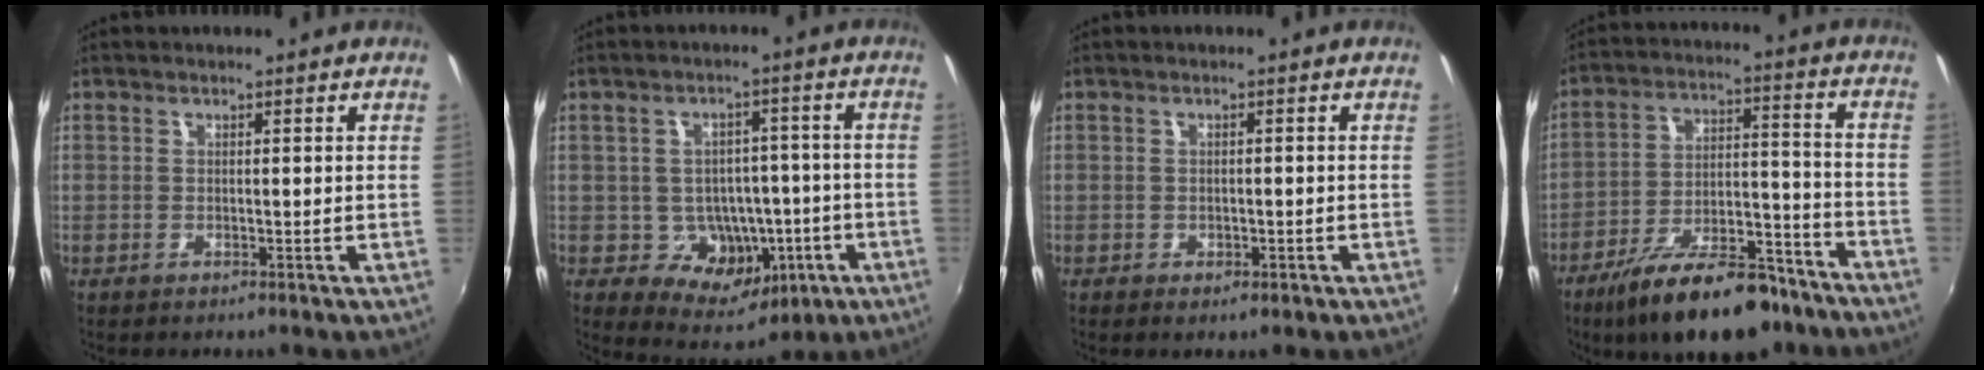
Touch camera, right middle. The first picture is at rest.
{"total": 10.7, "force": [-3.1, 9.1, 4.7], "torque": [-0.082, 0.017, -0.023]}
{"total": 1.6, "force": [-0.7, 1.2, 0.8], "torque": [-0.013, -0.006, -0.011]}
{"total": 19.8, "force": [-14.5, 7.0, 11.6], "torque": [-0.199, -0.008, -0.217]}